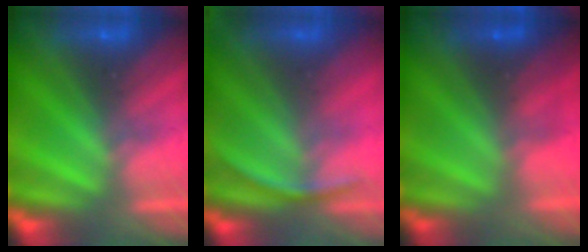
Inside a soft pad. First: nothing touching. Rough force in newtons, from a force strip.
{"total": 2.8}
{"total": 2.1}